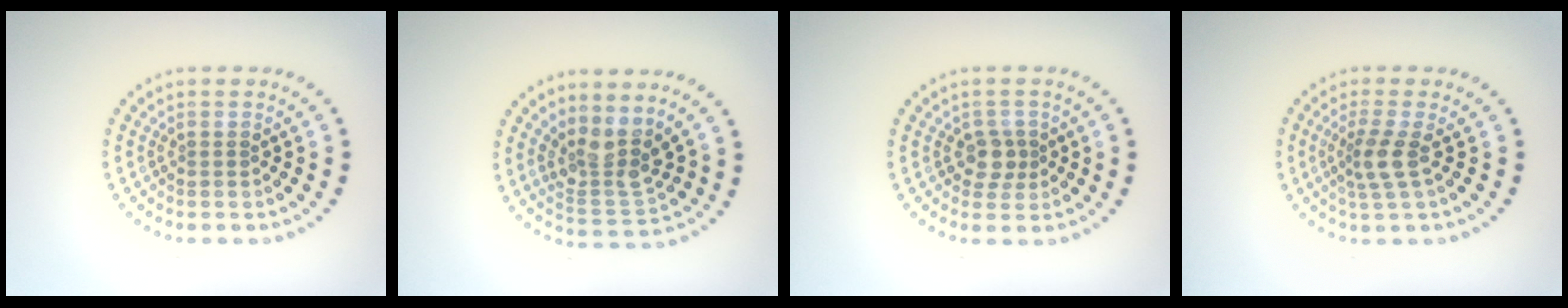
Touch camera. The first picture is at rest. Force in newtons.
{"total": 3.8, "press": 3.1, "slide": 2.1}
{"total": 2.0, "press": 1.7, "slide": 1.0}
{"total": 2.4, "press": 1.8, "slide": 1.6}